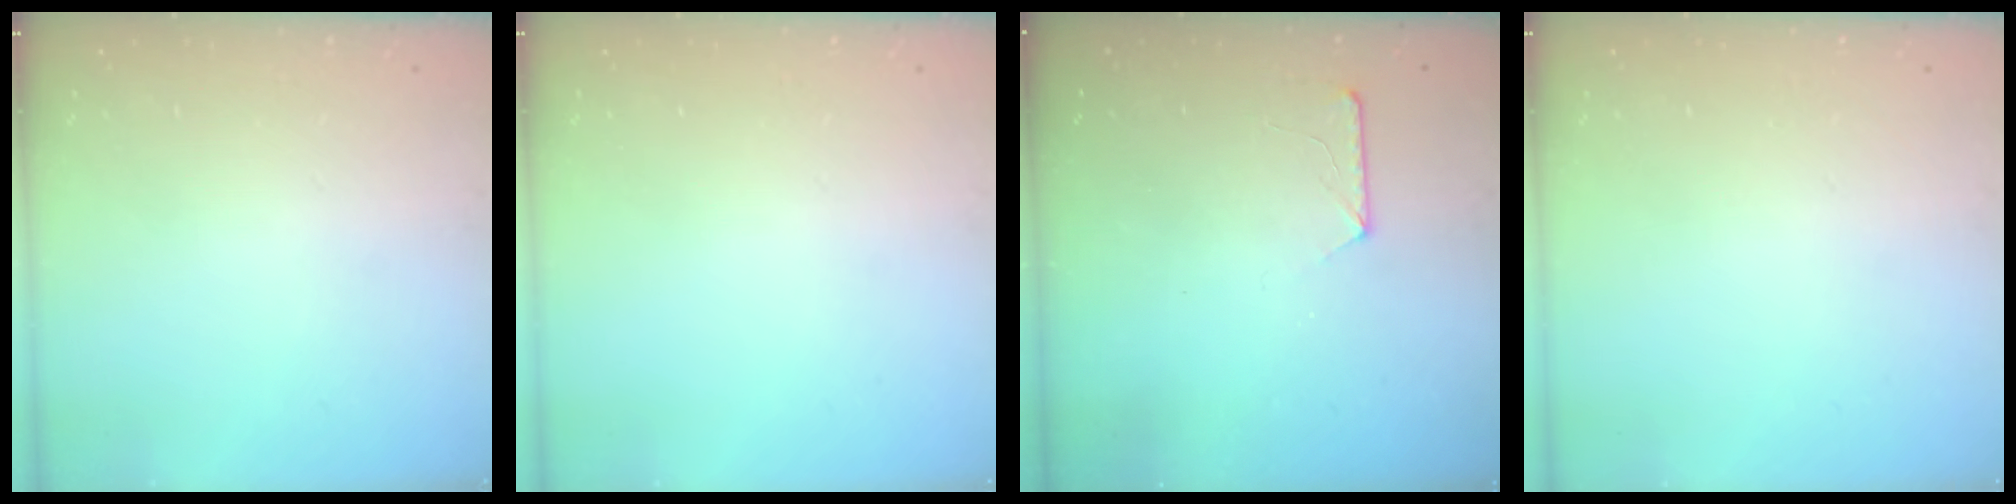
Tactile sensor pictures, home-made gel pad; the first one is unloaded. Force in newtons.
{"total": 0.0}
{"total": 7.3, "press": 7.2, "slide": 0.8}
{"total": 0.0}